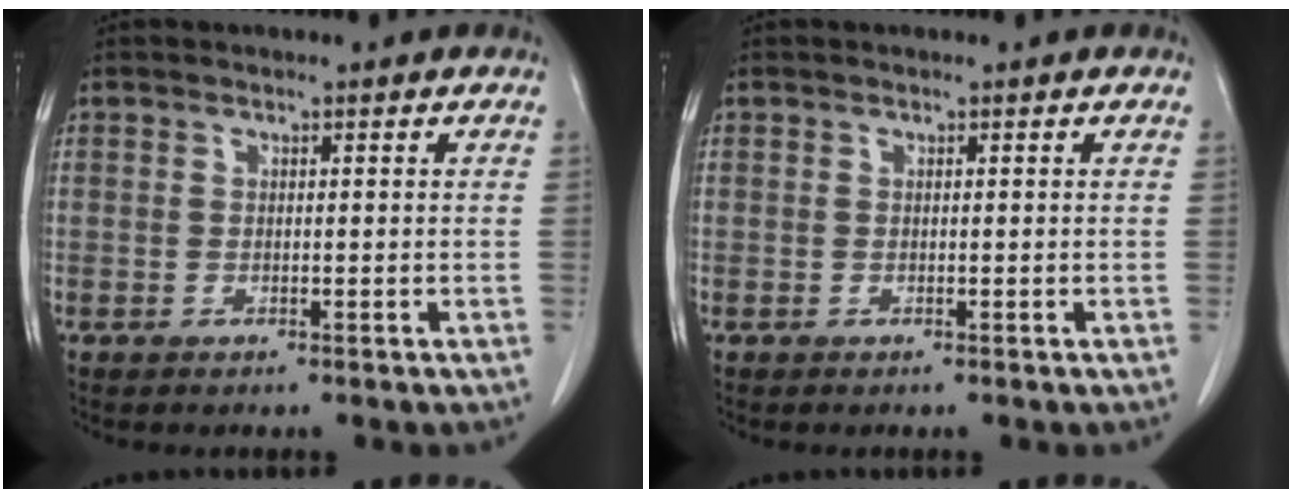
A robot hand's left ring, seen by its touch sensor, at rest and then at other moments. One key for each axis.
{"total": 0.0}